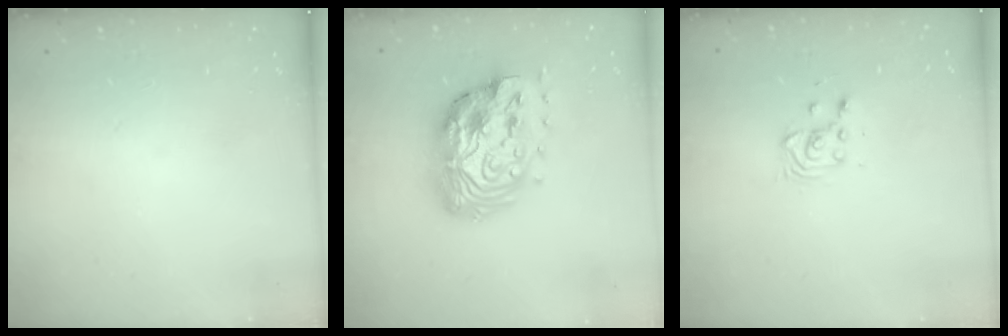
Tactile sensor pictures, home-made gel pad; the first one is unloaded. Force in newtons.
{"total": 18.2, "press": 18.1, "slide": 1.3}
{"total": 3.3, "press": 3.3, "slide": 0.2}